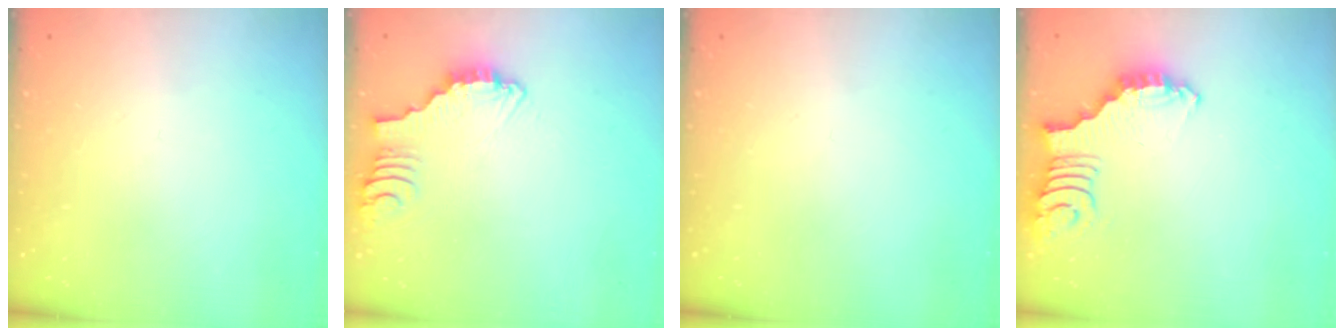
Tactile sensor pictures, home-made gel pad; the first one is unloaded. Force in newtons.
{"total": 2.8, "press": 2.8, "slide": 0.1}
{"total": 0.0}
{"total": 2.7, "press": 2.7, "slide": 0.6}